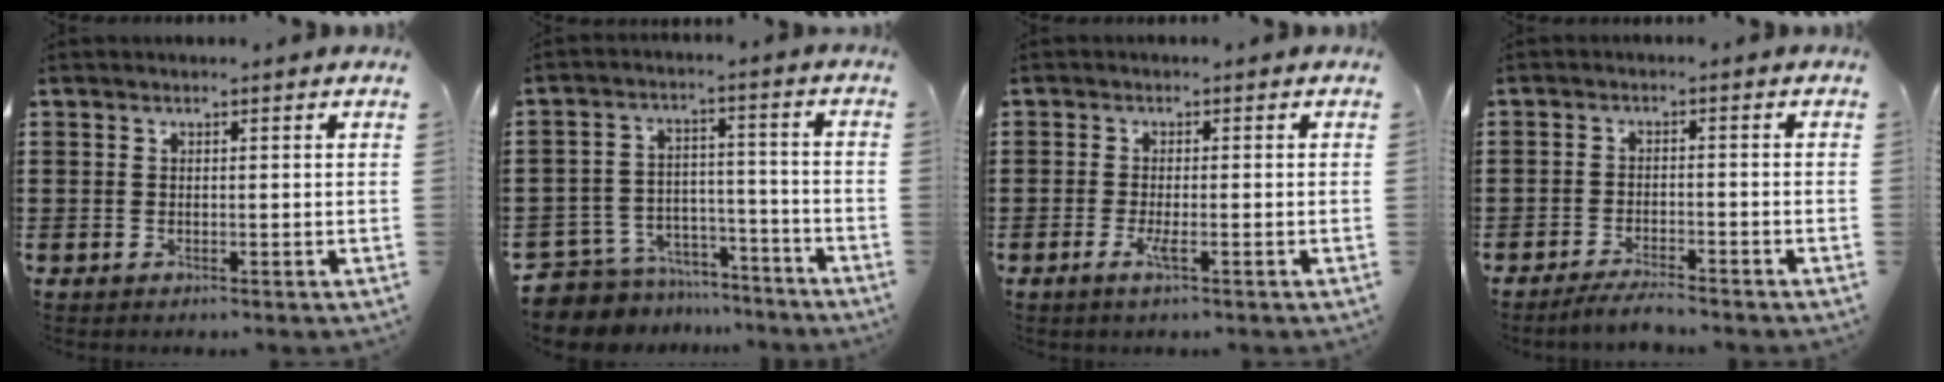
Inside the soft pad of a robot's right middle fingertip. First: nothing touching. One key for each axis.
{"total": 7.2, "fx": -6.9, "fy": 1.8, "fz": 0.4, "tx": -0.016, "ty": 0.017, "tz": -0.141}
{"total": 2.4, "fx": -0.9, "fy": 0.4, "fz": 2.2, "tx": -0.052, "ty": -0.009, "tz": -0.021}
{"total": 3.0, "fx": -2.9, "fy": 0.0, "fz": 0.9, "tx": -0.024, "ty": -0.003, "tz": -0.059}